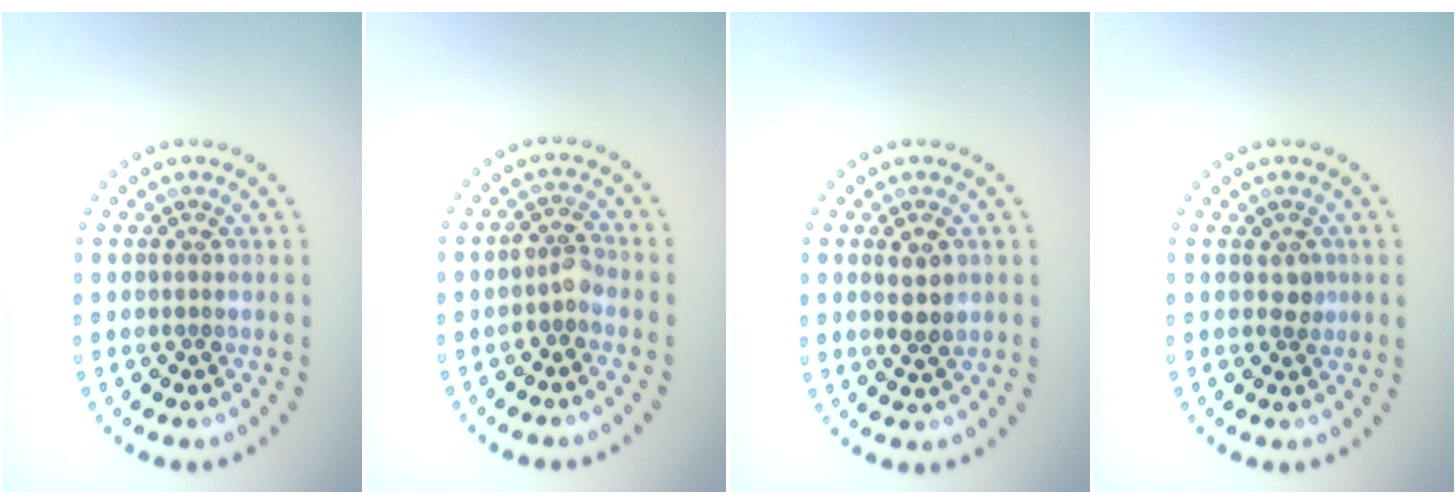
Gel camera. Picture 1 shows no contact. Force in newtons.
{"total": 1.8, "press": 1.5, "slide": 0.9}
{"total": 2.2, "press": 2.1, "slide": 0.7}
{"total": 1.0, "press": 0.9, "slide": 0.5}